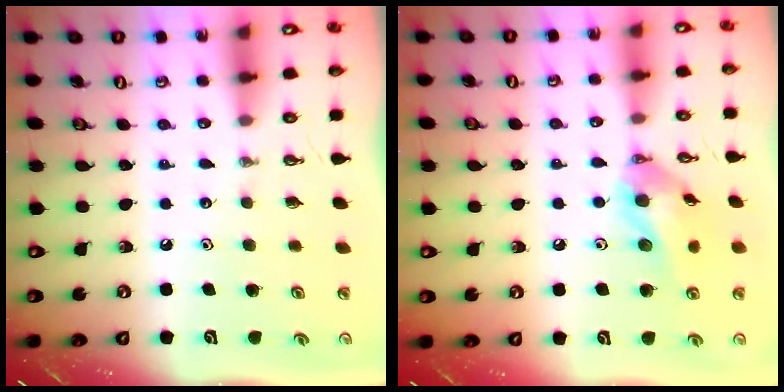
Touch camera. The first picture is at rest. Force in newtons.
{"total": 12.7, "press": 12.6, "slide": 2.1}